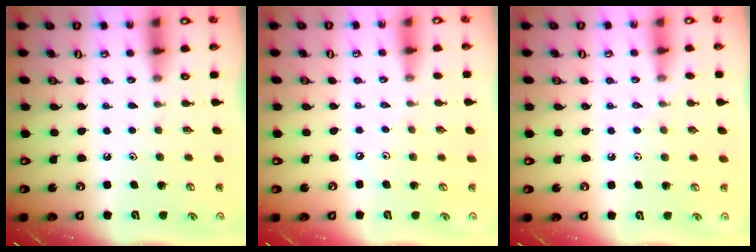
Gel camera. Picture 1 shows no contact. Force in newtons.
{"total": 1.7, "press": 1.7, "slide": 0.4}
{"total": 4.4, "press": 4.4, "slide": 0.7}